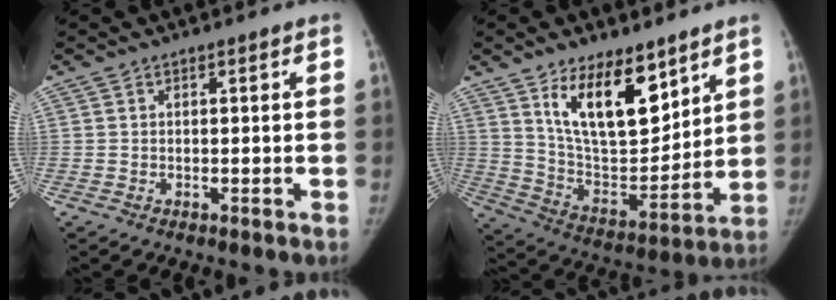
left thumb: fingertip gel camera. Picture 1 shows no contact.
{"total": 17.4, "force": [10.0, 8.1, 11.7], "torque": [-0.145, -0.066, 0.189]}